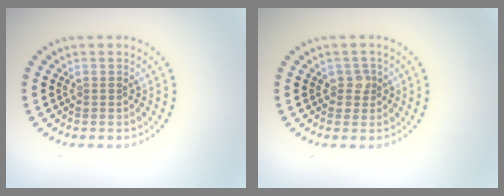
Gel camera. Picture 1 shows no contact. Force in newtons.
{"total": 1.4, "press": 1.3, "slide": 0.5}